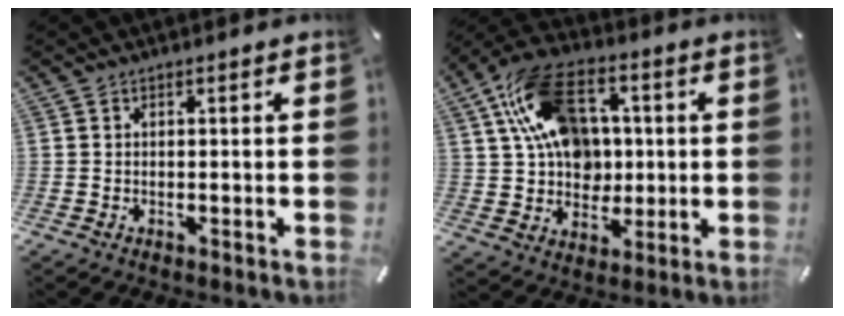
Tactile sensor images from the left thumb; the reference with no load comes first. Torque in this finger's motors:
{"motor_torque": [2.44, 2.57, 1.52, -1.25, 0.47]}